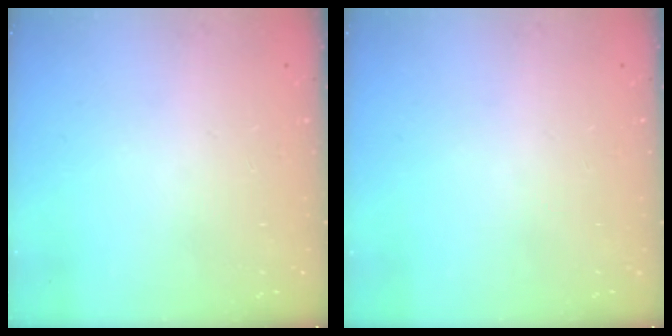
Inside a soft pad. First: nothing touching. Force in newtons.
{"total": 0.0}